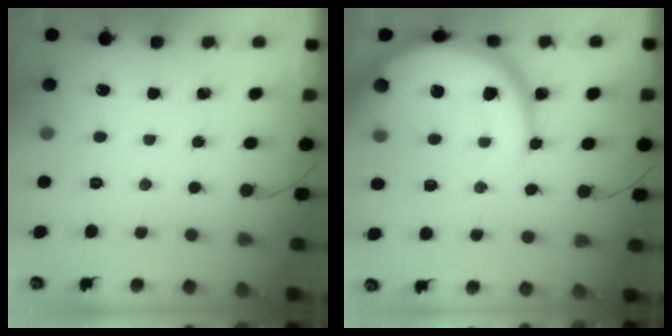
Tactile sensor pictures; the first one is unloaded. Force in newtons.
{"total": 18.1, "press": 18.0, "slide": 1.7}